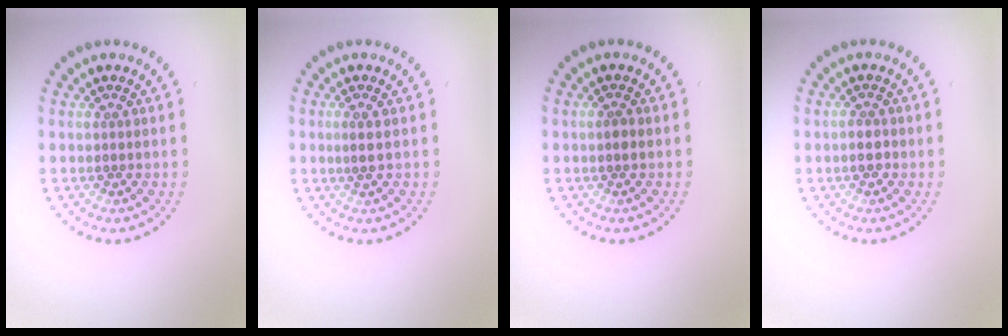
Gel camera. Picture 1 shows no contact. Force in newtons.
{"total": 1.0, "press": 0.9, "slide": 0.5}
{"total": 0.9, "press": 0.9, "slide": 0.4}
{"total": 1.2, "press": 1.1, "slide": 0.5}